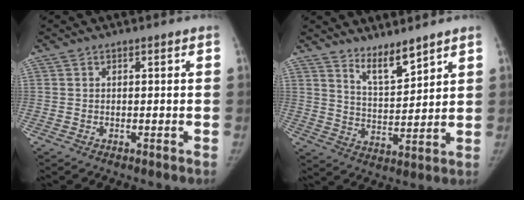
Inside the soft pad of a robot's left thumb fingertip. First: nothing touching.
{"total": 6.9, "force": [5.7, 1.6, 3.6], "torque": [-0.050, -0.057, 0.108]}